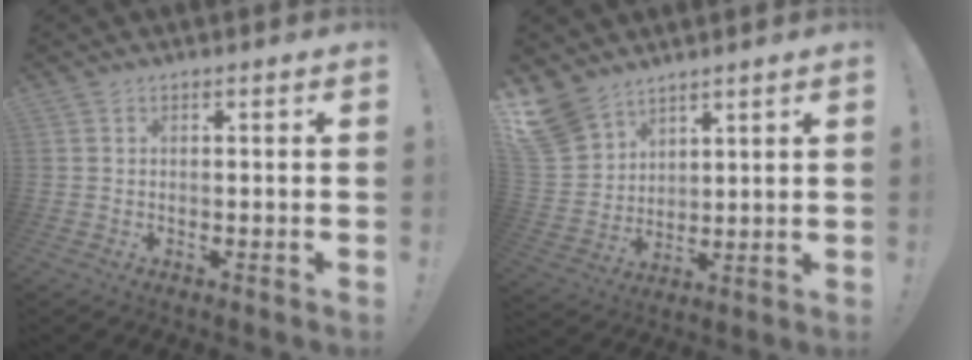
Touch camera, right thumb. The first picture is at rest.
{"total": 11.2, "force": [8.5, 6.7, 3.0], "torque": [-0.072, -0.061, 0.174]}